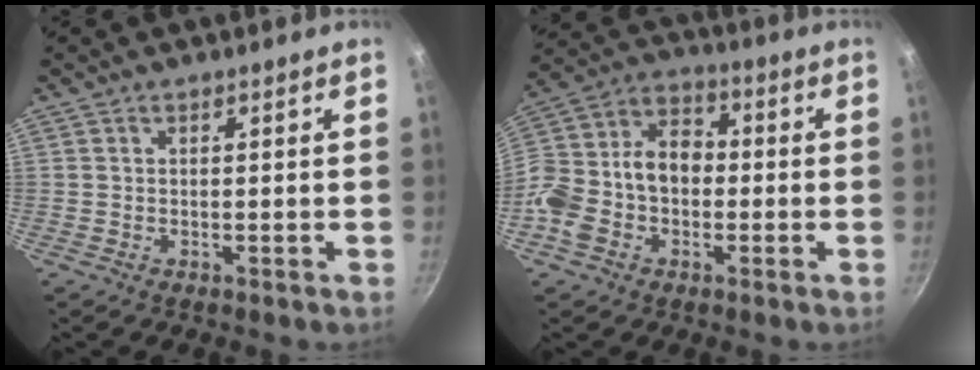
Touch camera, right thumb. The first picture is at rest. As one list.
[{"total": 16.2, "force": [-2.2, 12.0, 10.7], "torque": [-0.181, 0.056, -0.052]}]